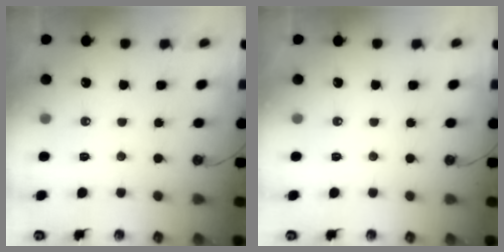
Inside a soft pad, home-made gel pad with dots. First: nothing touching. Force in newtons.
{"total": 0.0}